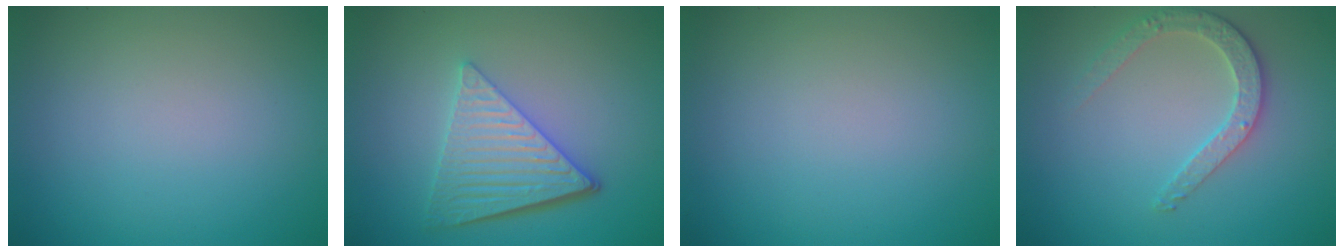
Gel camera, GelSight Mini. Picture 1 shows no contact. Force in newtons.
{"total": 5.6, "press": 4.2, "slide": 3.6}
{"total": 0.0}
{"total": 2.7, "press": 2.6, "slide": 0.7}